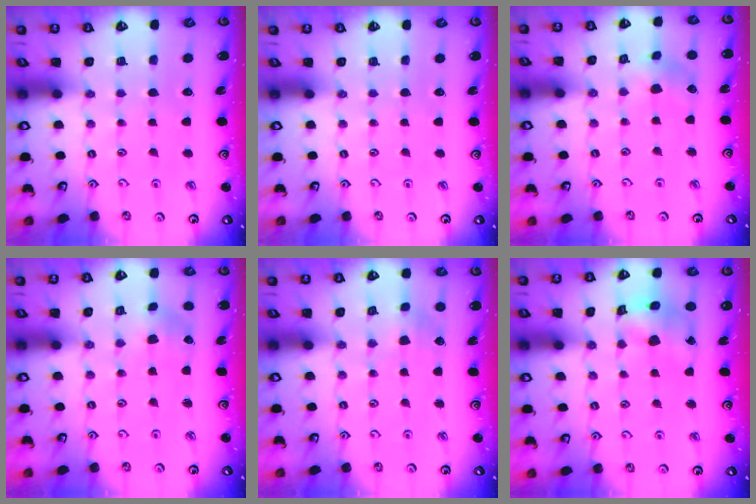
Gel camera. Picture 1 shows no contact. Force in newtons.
{"total": 0.0}
{"total": 4.1, "press": 4.1, "slide": 0.3}
{"total": 2.4, "press": 2.3, "slide": 0.4}
{"total": 2.6, "press": 2.6, "slide": 0.5}
{"total": 11.3, "press": 11.2, "slide": 1.4}